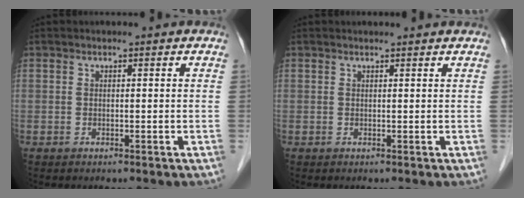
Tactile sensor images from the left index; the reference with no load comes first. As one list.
[{"total": 2.4, "force": [2.3, 0.0, 0.5], "torque": [-0.009, 0.008, 0.025]}]